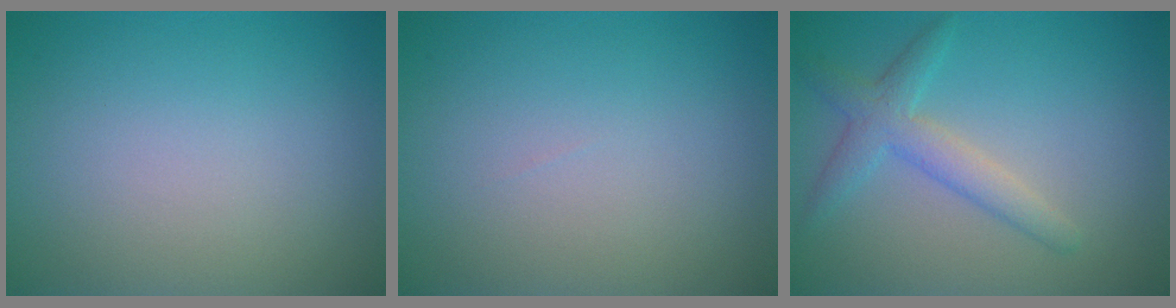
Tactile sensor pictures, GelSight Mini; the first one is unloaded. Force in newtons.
{"total": 0.0}
{"total": 3.0, "press": 3.0, "slide": 0.1}